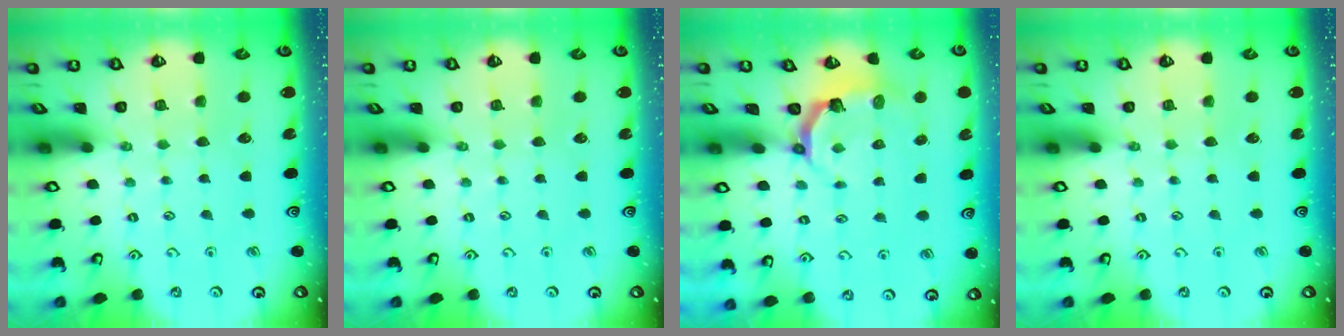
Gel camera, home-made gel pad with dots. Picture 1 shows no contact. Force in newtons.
{"total": 0.0}
{"total": 4.3, "press": 2.8, "slide": 3.2}
{"total": 0.0}